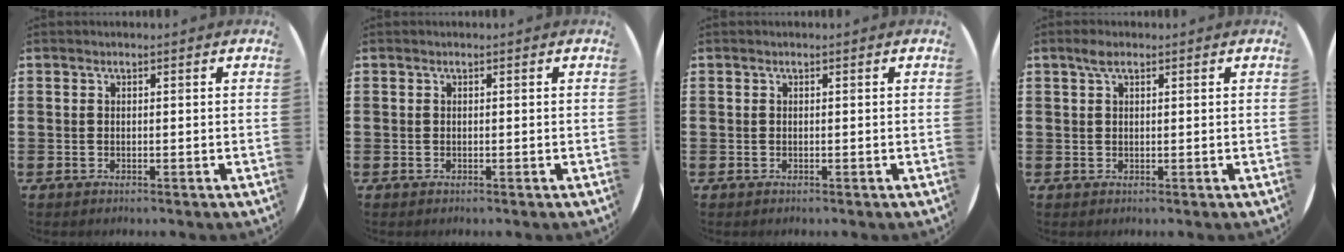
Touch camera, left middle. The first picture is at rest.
{"total": 0.0}
{"total": 0.0}
{"total": 1.7, "force": [1.0, 0.8, 1.1], "torque": [-0.017, 0.002, 0.016]}